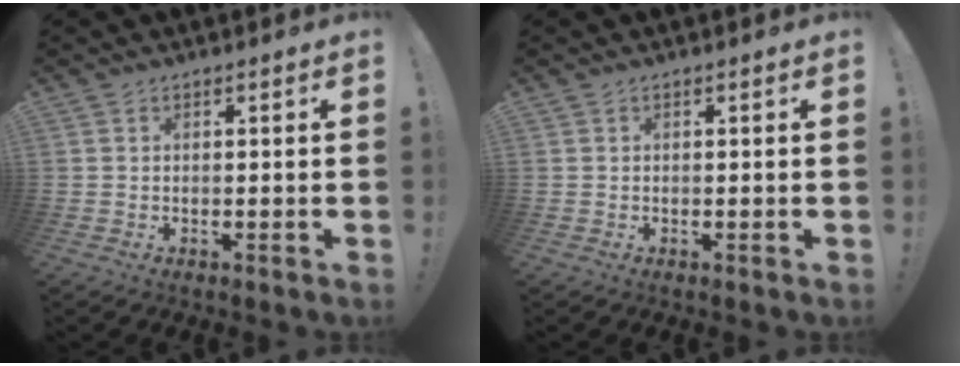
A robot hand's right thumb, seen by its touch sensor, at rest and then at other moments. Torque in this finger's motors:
{"motor_torque": [0.06, -0.10, 0.15, -0.03, 0.00]}